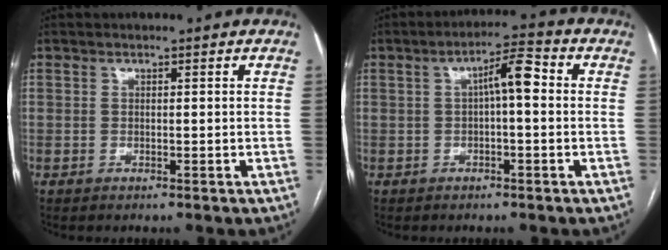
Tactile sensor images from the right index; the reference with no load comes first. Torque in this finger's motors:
{"motor_torque": [0.80, 0.03, 0.38, 0.09]}